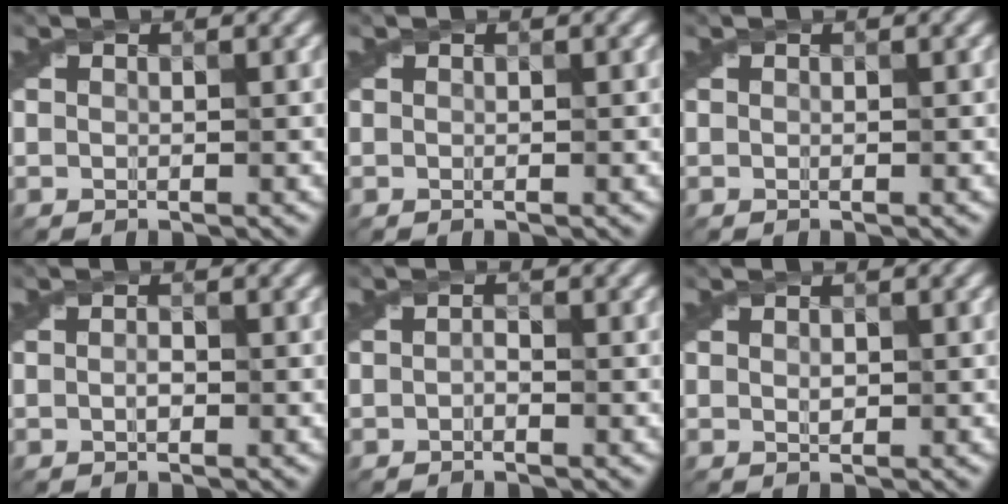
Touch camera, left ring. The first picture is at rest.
{"total": 0.0}
{"total": 0.0}
{"total": 0.8, "force": [-0.2, 0.4, 0.7], "torque": [-0.017, -0.001, -0.005]}
{"total": 0.7, "force": [-0.3, 0.3, 0.5], "torque": [-0.011, 0.000, -0.006]}
{"total": 0.7, "force": [0.1, 0.4, 0.5], "torque": [-0.011, -0.001, 0.005]}